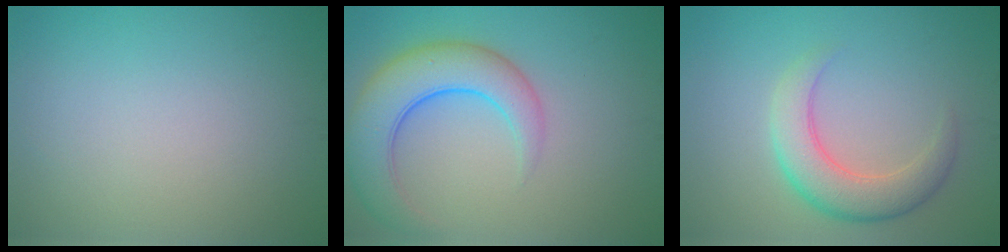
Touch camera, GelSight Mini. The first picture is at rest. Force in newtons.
{"total": 6.5, "press": 6.5, "slide": 0.5}
{"total": 4.3, "press": 4.3, "slide": 0.2}